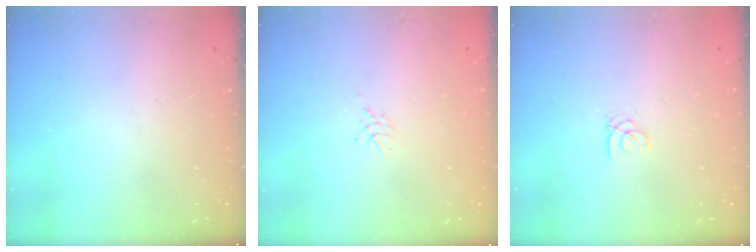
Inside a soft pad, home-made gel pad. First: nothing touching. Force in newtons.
{"total": 5.1, "press": 5.1, "slide": 0.2}
{"total": 1.0, "press": 1.0, "slide": 0.1}